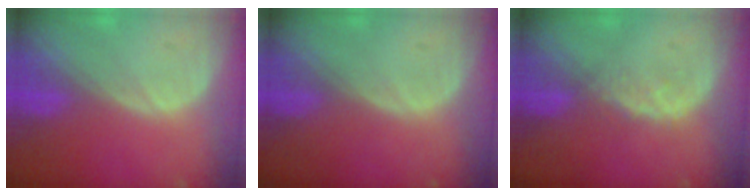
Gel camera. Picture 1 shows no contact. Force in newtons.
{"total": 0.0}
{"total": 1.9, "press": 1.9, "slide": 0.3}